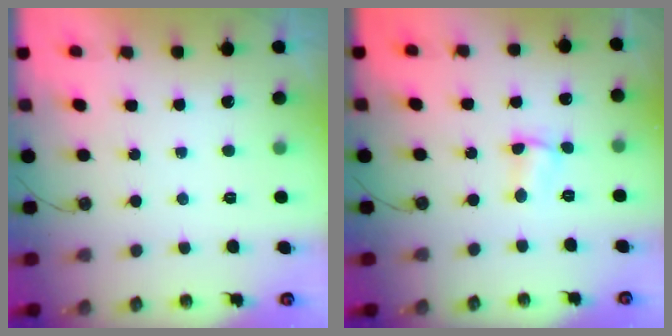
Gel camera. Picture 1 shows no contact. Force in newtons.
{"total": 1.6, "press": 1.5, "slide": 0.5}